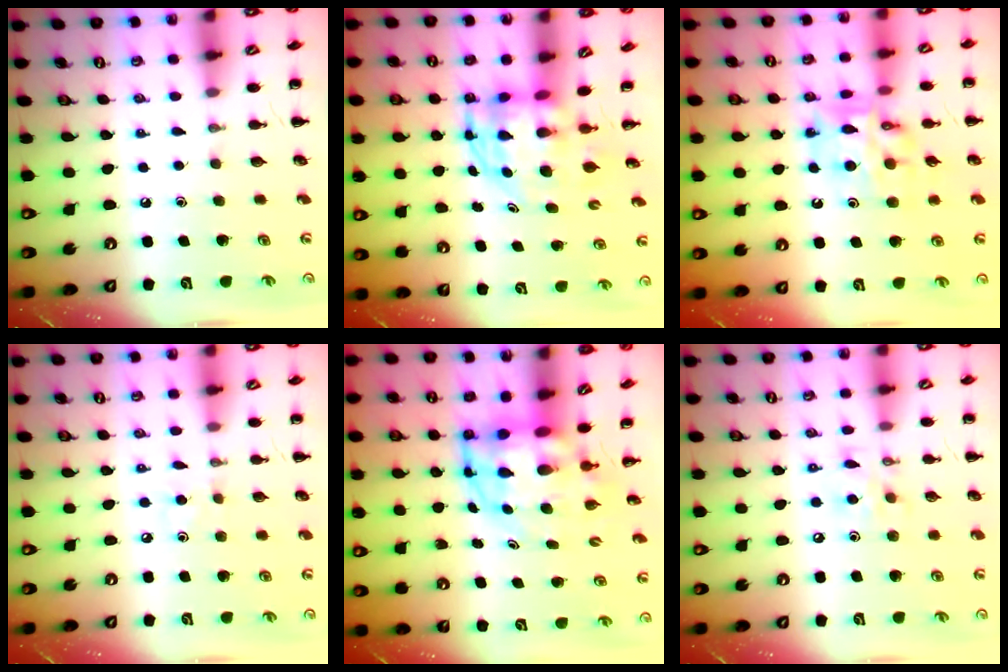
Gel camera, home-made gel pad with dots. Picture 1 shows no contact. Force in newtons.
{"total": 4.2, "press": 4.0, "slide": 1.1}
{"total": 12.2, "press": 11.7, "slide": 3.4}
{"total": 2.5, "press": 2.3, "slide": 0.8}
{"total": 6.6, "press": 6.3, "slide": 1.9}
{"total": 7.4, "press": 7.3, "slide": 0.7}